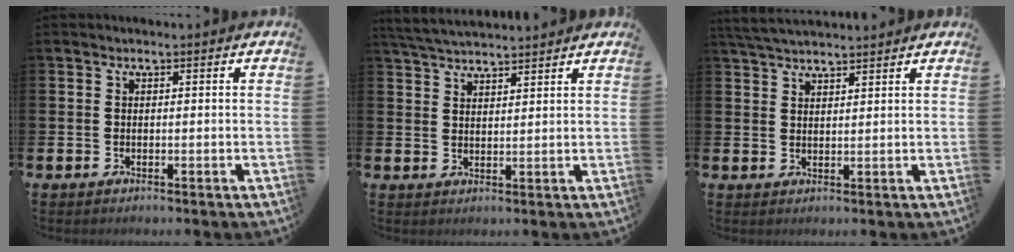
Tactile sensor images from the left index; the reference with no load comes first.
{"total": 4.2, "force": [4.1, 0.4, 0.8], "torque": [-0.025, -0.018, 0.074]}
{"total": 3.8, "force": [3.6, 0.6, 1.0], "torque": [-0.026, -0.012, 0.067]}